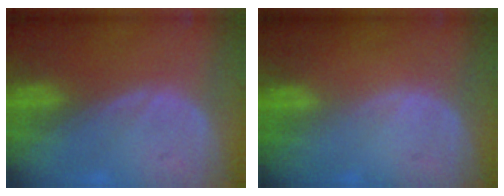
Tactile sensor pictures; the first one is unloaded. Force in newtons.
{"total": 0.0}